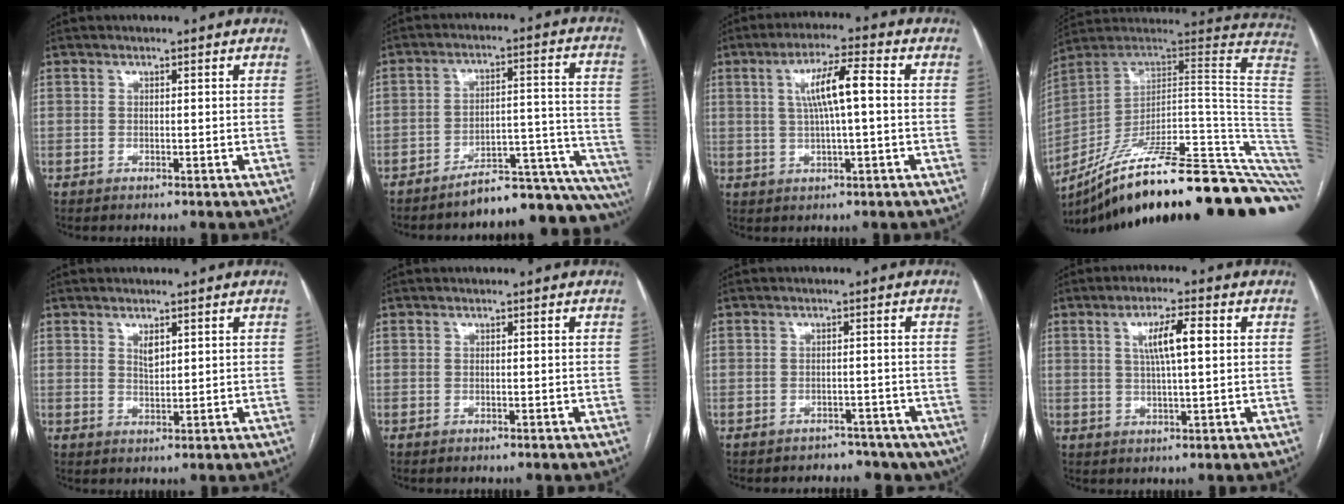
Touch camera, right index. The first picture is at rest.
{"total": 18.1, "force": [-16.9, 2.1, 6.3], "torque": [-0.016, 0.054, -0.227]}
{"total": 7.7, "force": [1.1, 1.0, 7.6], "torque": [-0.139, 0.016, 0.019]}
{"total": 34.3, "force": [-22.6, 3.6, 25.5], "torque": [-0.229, -0.001, -0.316]}
{"total": 2.1, "force": [1.0, 1.0, 1.5], "torque": [-0.030, -0.001, 0.024]}
{"total": 0.0}
{"total": 8.7, "force": [-6.4, 5.7, 1.9], "torque": [-0.016, 0.013, -0.066]}
{"total": 6.3, "force": [1.6, 0.9, 6.1], "torque": [-0.110, 0.009, 0.029]}